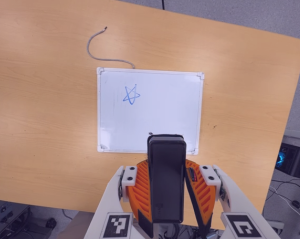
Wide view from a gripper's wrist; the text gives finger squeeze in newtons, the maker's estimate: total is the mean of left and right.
{"total": 6.1, "left": 4.7, "right": 7.4}